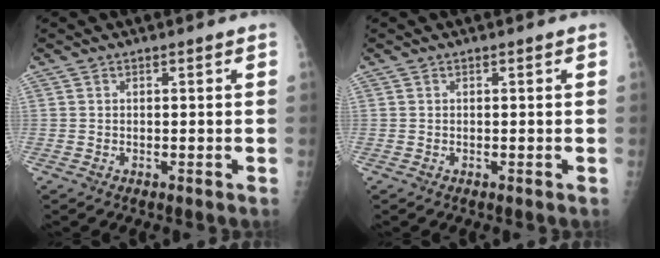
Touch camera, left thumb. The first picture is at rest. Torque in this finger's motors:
{"motor_torque": [-0.01, 0.02, 0.00, -0.08, 0.00]}